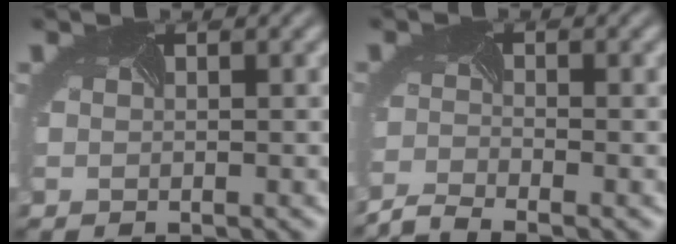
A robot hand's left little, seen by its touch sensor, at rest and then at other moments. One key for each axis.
{"total": 3.1, "fx": -3.1, "fy": -0.3, "fz": 0.1, "tx": -0.011, "ty": -0.008, "tz": -0.064}